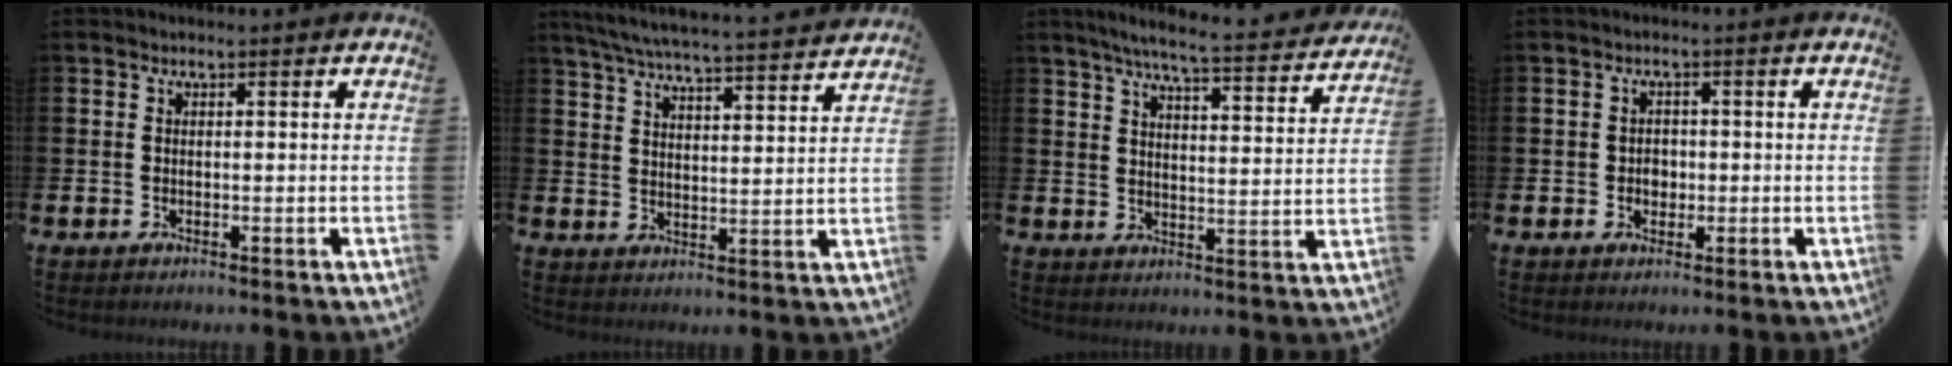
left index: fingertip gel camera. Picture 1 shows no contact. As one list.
[{"total": 6.5, "force": [6.3, 0.1, 1.8], "torque": [-0.047, -0.050, 0.107]}, {"total": 6.5, "force": [6.0, 0.2, 2.7], "torque": [-0.053, -0.045, 0.096]}, {"total": 1.8, "force": [-0.1, 1.6, 0.8], "torque": [0.006, -0.001, -0.010]}]